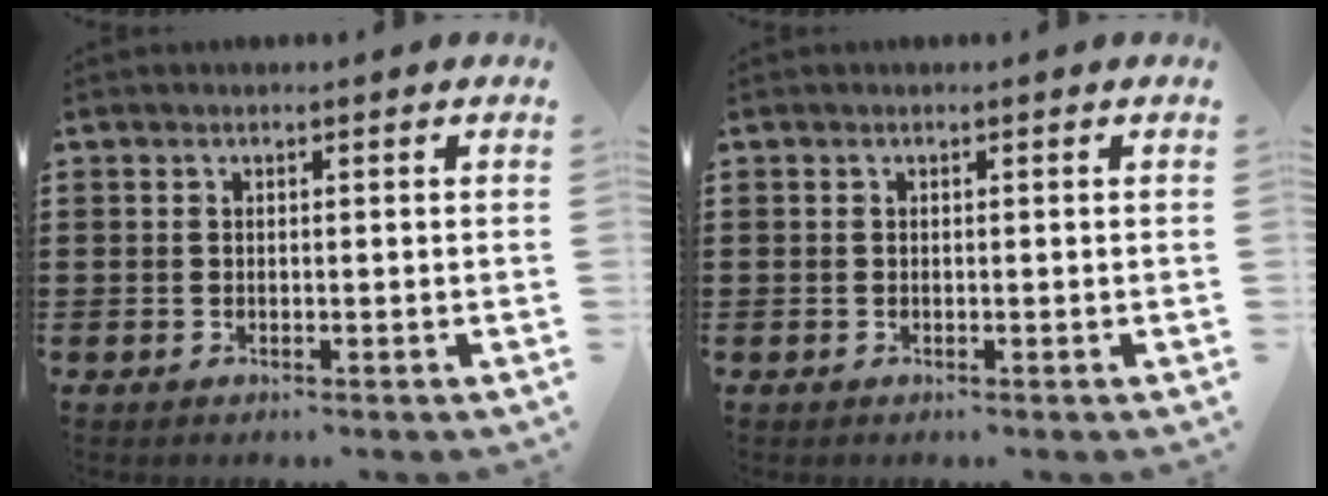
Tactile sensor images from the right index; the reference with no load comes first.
{"total": 0.0}